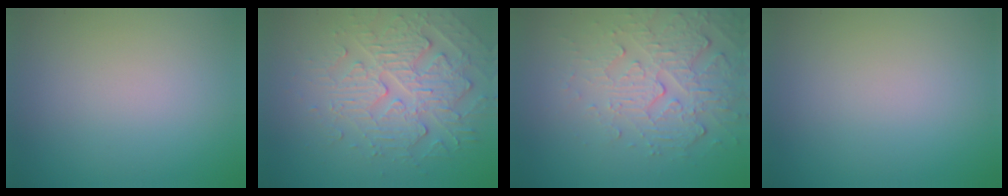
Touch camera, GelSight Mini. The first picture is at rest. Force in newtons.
{"total": 4.8, "press": 4.2, "slide": 2.4}
{"total": 5.5, "press": 3.7, "slide": 4.1}
{"total": 0.0}